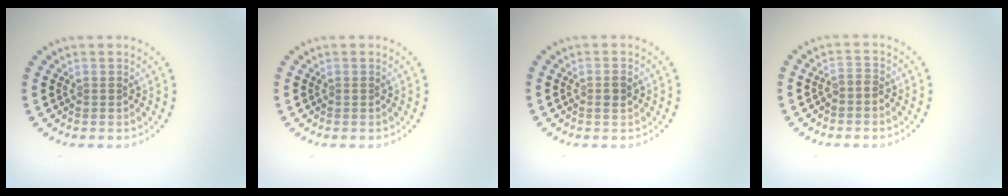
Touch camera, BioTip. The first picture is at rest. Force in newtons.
{"total": 0.0}
{"total": 1.2, "press": 1.1, "slide": 0.3}
{"total": 1.0, "press": 0.7, "slide": 0.7}